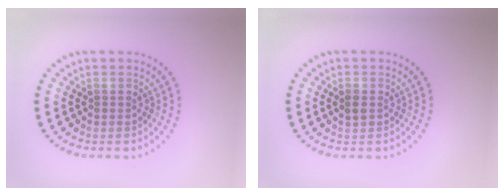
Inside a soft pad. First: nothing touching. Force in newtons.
{"total": 1.0, "press": 1.0, "slide": 0.1}